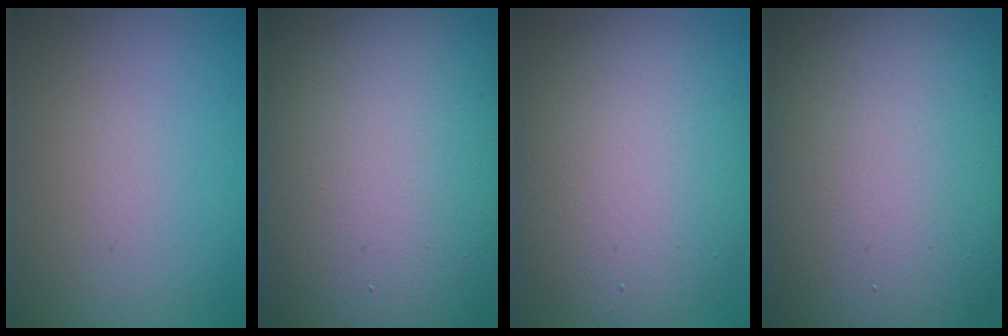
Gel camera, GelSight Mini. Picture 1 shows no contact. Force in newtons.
{"total": 17.6, "press": 17.6, "slide": 0.7}
{"total": 8.9, "press": 8.9, "slide": 0.3}
{"total": 16.2, "press": 16.2, "slide": 0.6}